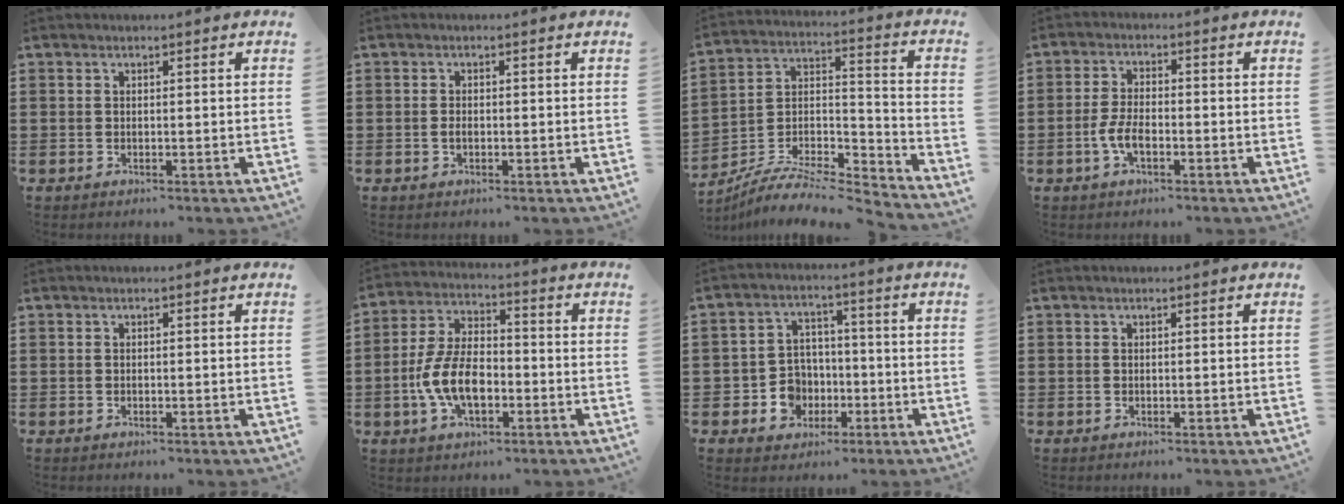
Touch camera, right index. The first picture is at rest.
{"total": 1.1, "force": [-0.3, 0.6, 1.0], "torque": [-0.020, -0.001, -0.005]}
{"total": 6.9, "force": [-6.2, 1.9, 2.3], "torque": [-0.050, -0.003, -0.126]}
{"total": 4.3, "force": [-1.5, 1.9, 3.5], "torque": [-0.082, -0.001, -0.033]}
{"total": 0.0}
{"total": 9.2, "force": [-2.7, 4.7, 7.4], "torque": [-0.174, -0.001, -0.056]}
{"total": 6.7, "force": [-2.1, 5.9, 2.4], "torque": [-0.071, 0.014, -0.036]}
{"total": 0.0}